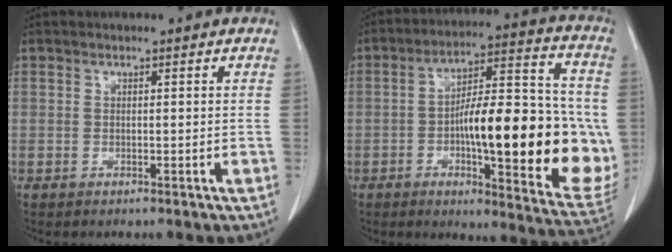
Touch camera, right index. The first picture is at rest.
{"total": 24.1, "force": [-2.9, 5.6, 23.2], "torque": [-0.284, 0.019, -0.032]}